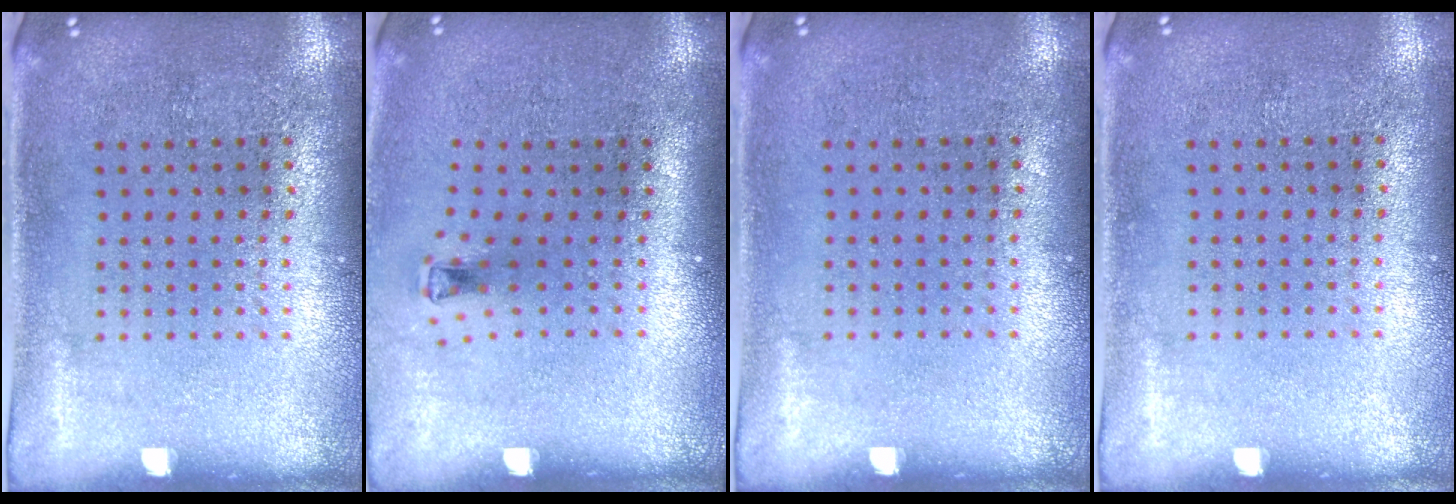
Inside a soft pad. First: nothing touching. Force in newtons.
{"total": 0.7, "press": 0.3, "slide": 0.7}
{"total": 0.0}
{"total": 0.0}